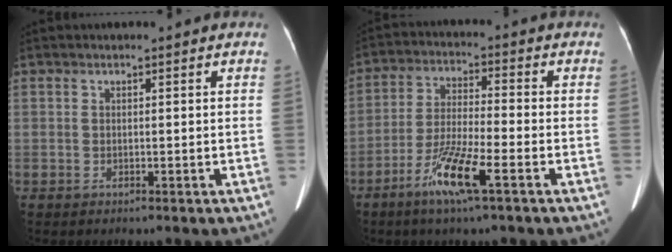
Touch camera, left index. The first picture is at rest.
{"total": 9.0, "force": [-4.9, 0.4, 7.5], "torque": [-0.155, -0.013, -0.095]}